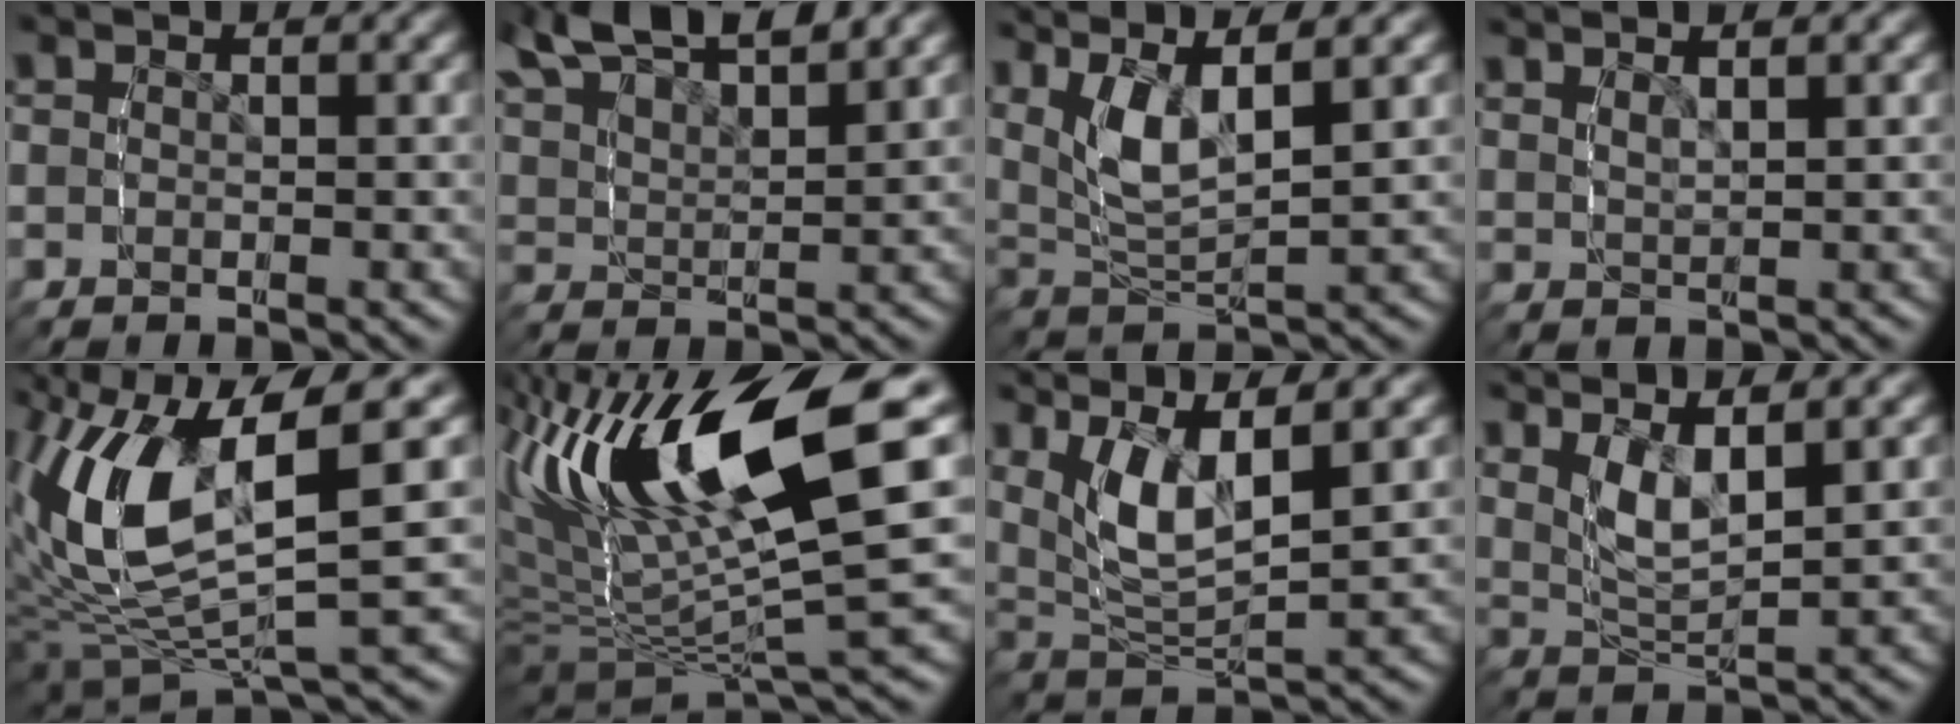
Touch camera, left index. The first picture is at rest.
{"total": 6.9, "force": [4.8, 3.6, 3.5], "torque": [-0.082, 0.009, 0.073]}
{"total": 7.7, "force": [2.2, 5.2, 5.3], "torque": [-0.139, -0.006, 0.039]}
{"total": 3.5, "force": [2.3, 1.6, 2.2], "torque": [-0.040, 0.004, 0.038]}
{"total": 12.0, "force": [0.1, 7.3, 9.5], "torque": [-0.224, -0.033, 0.019]}
{"total": 15.3, "force": [1.9, 8.5, 12.6], "torque": [-0.244, -0.001, 0.033]}
{"total": 8.7, "force": [2.5, 5.7, 6.1], "torque": [-0.148, -0.006, 0.044]}
{"total": 7.6, "force": [2.3, 5.1, 5.2], "torque": [-0.128, -0.010, 0.036]}